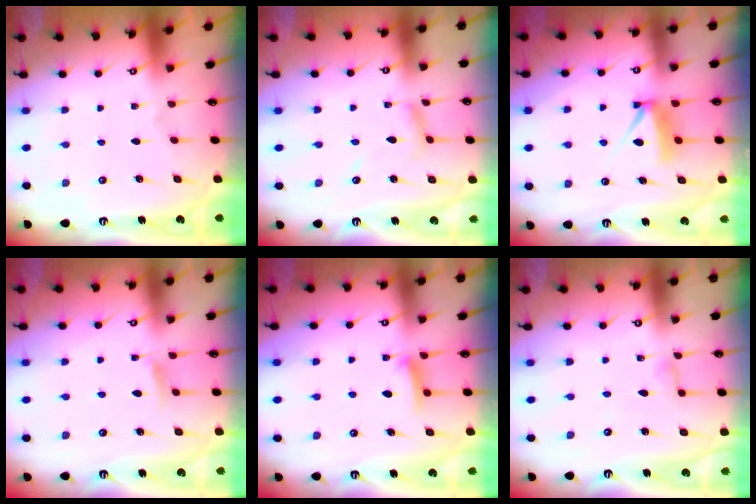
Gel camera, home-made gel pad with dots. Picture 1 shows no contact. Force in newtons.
{"total": 5.6, "press": 5.6, "slide": 0.4}
{"total": 7.9, "press": 7.8, "slide": 0.6}
{"total": 5.3, "press": 5.2, "slide": 0.7}
{"total": 6.8, "press": 6.7, "slide": 0.8}
{"total": 3.0, "press": 3.0, "slide": 0.3}